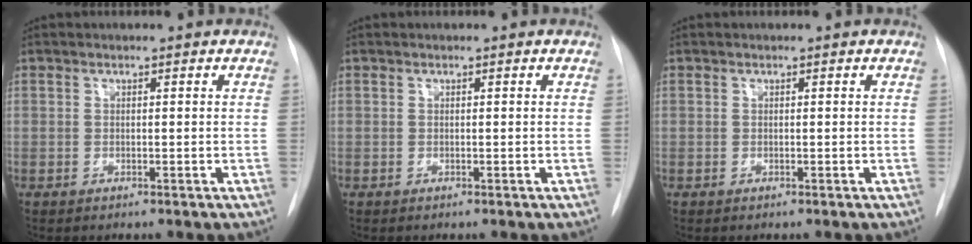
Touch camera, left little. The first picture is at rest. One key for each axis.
{"total": 0.0}
{"total": 0.0}